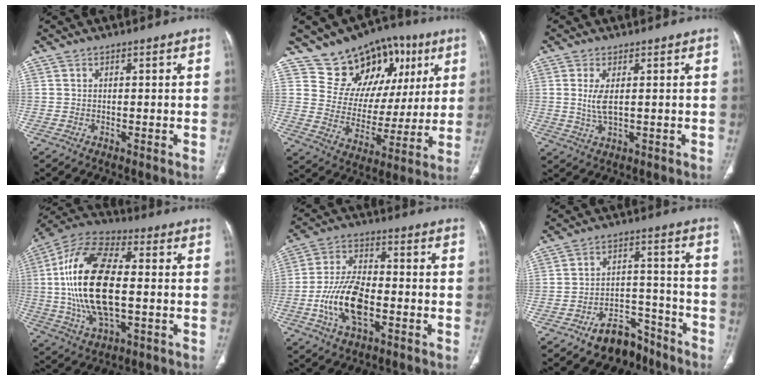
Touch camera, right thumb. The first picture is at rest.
{"total": 17.6, "force": [9.4, 12.1, 8.7], "torque": [-0.066, -0.025, 0.157]}
{"total": 3.9, "force": [0.7, 1.3, 3.6], "torque": [-0.087, -0.010, 0.021]}
{"total": 22.3, "force": [-0.2, 10.9, 19.4], "torque": [-0.385, 0.014, -0.002]}
{"total": 12.7, "force": [-3.5, 6.5, 10.4], "torque": [-0.200, 0.018, -0.066]}
{"total": 9.3, "force": [-6.8, 5.3, 3.5], "torque": [-0.021, 0.070, -0.105]}